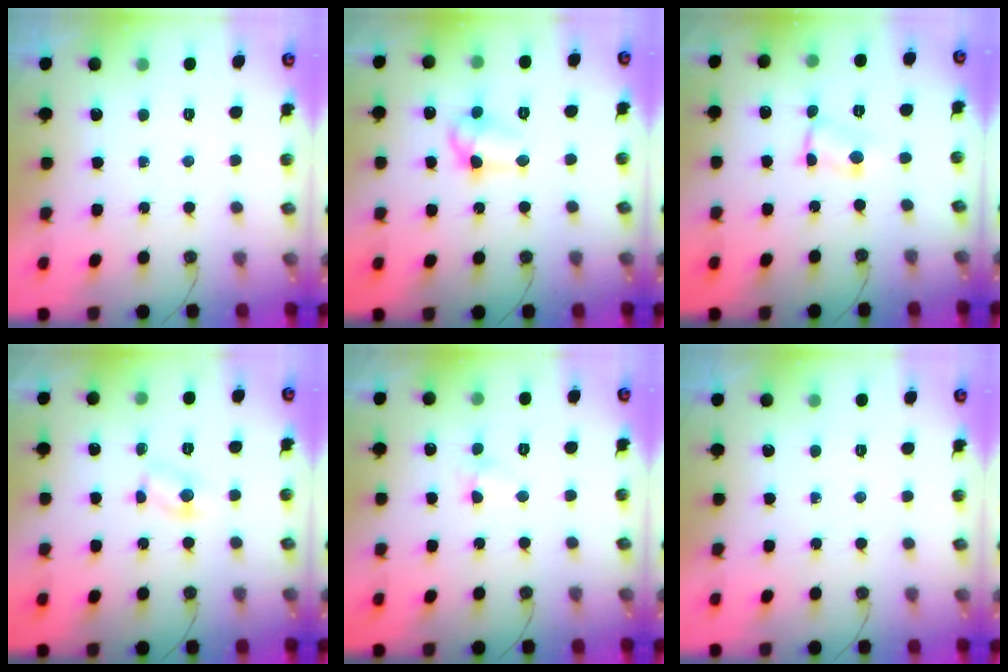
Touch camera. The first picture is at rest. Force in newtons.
{"total": 8.8, "press": 8.8, "slide": 0.7}
{"total": 3.0, "press": 3.0, "slide": 0.3}
{"total": 5.0, "press": 4.9, "slide": 0.5}
{"total": 4.4, "press": 4.4, "slide": 0.6}
{"total": 0.0}